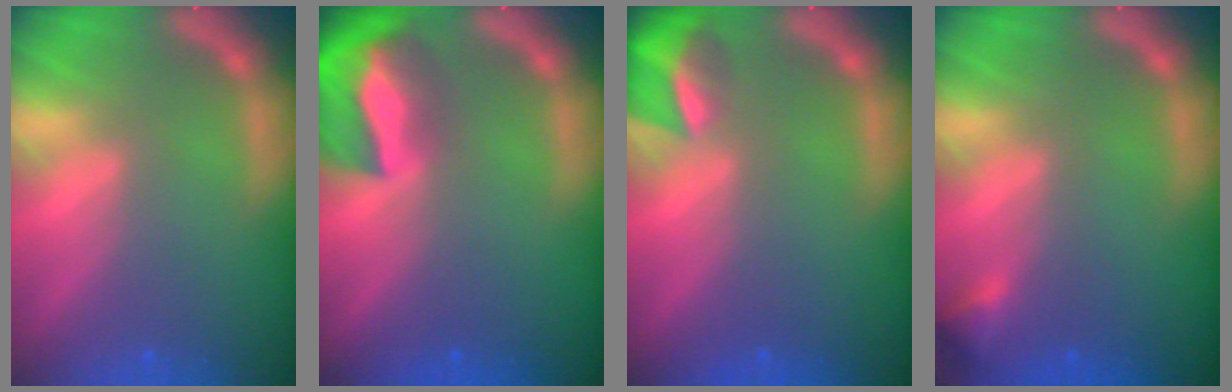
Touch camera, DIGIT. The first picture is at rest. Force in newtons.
{"total": 10.0}
{"total": 4.4}
{"total": 1.4}